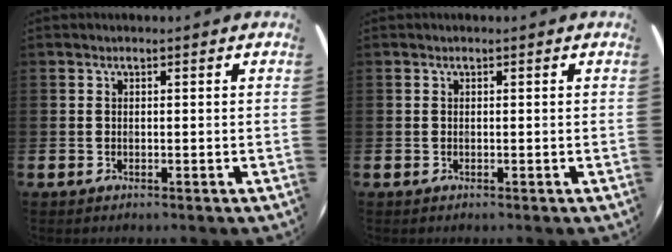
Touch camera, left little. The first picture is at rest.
{"total": 0.0}